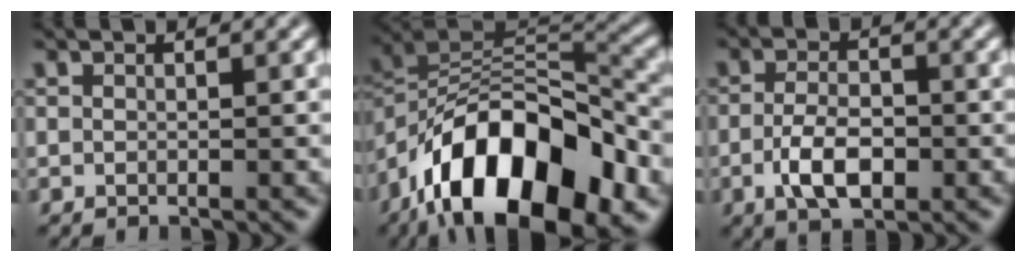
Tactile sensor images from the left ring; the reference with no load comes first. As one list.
[{"total": 14.4, "force": [-8.0, 6.3, 10.2], "torque": [-0.163, 0.011, -0.148]}, {"total": 4.0, "force": [-1.3, 2.0, 3.2], "torque": [-0.066, -0.003, -0.027]}]